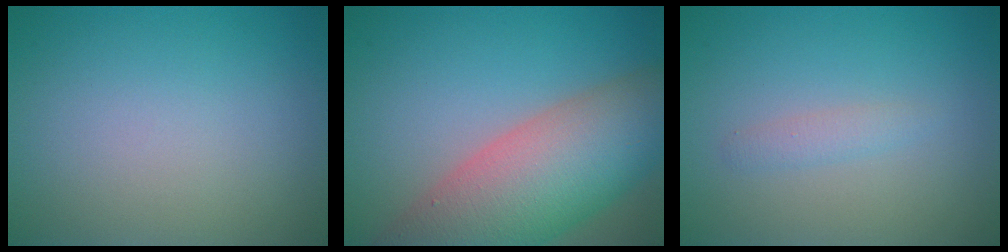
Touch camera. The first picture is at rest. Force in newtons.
{"total": 11.9, "press": 11.9, "slide": 0.6}
{"total": 1.1, "press": 1.1, "slide": 0.0}